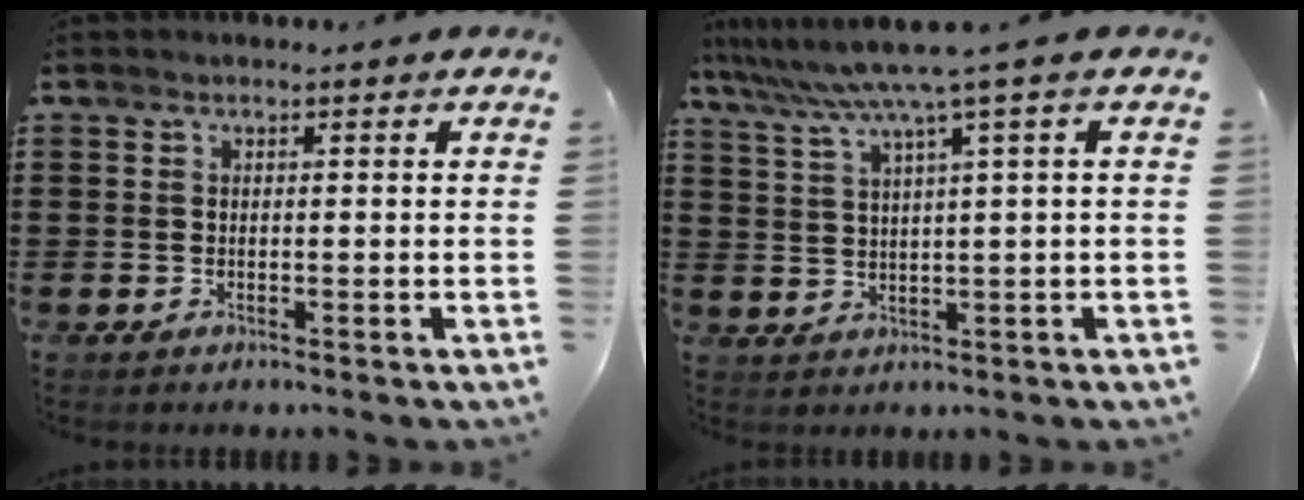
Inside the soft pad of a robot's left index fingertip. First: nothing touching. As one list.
[{"total": 6.3, "force": [3.6, -0.7, 5.1], "torque": [-0.111, -0.023, 0.057]}]